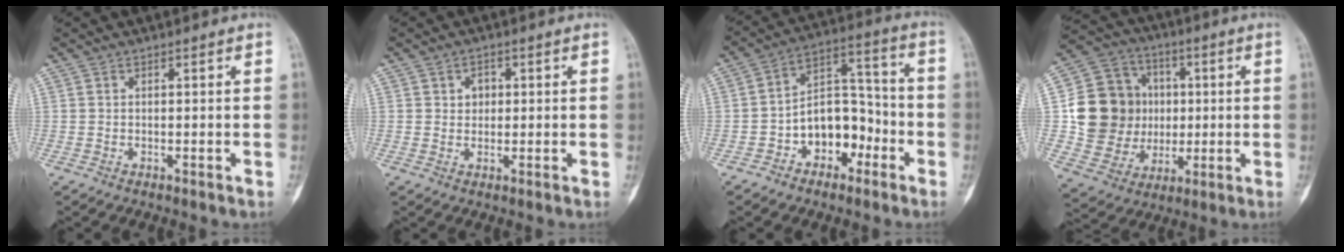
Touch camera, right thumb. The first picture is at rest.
{"total": 2.6, "force": [0.6, 2.2, 1.3], "torque": [-0.003, 0.001, 0.007]}
{"total": 11.6, "force": [-4.5, 7.9, 7.2], "torque": [-0.072, 0.059, -0.079]}
{"total": 17.7, "force": [1.2, 15.7, 8.1], "torque": [-0.107, 0.019, 0.037]}